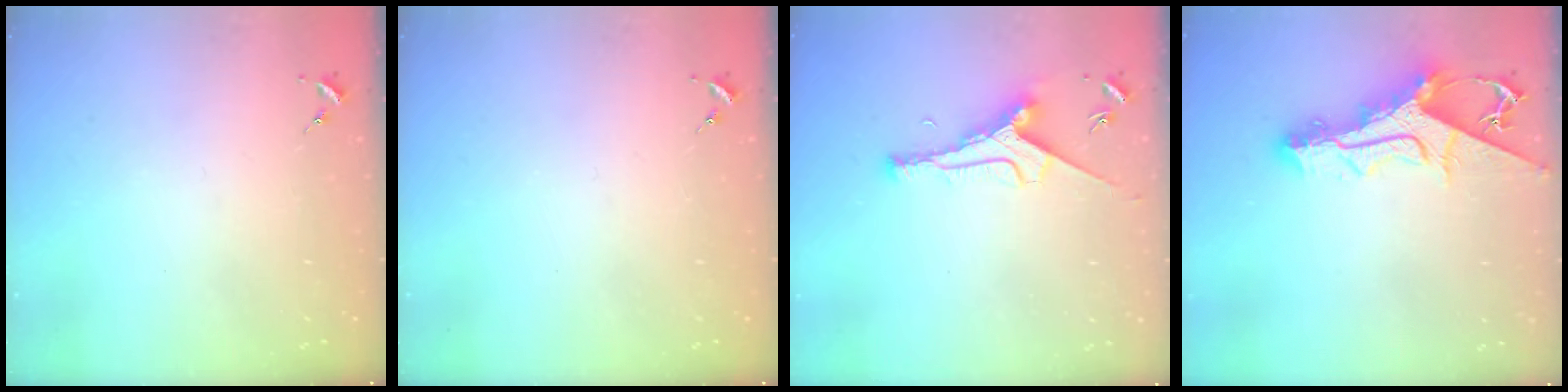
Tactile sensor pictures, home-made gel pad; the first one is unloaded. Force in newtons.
{"total": 0.0}
{"total": 9.0, "press": 9.0, "slide": 0.6}
{"total": 14.8, "press": 14.7, "slide": 0.9}